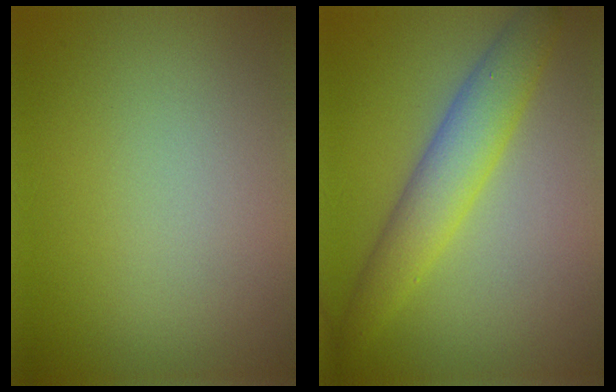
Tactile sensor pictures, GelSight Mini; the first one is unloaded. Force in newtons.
{"total": 4.6, "press": 4.6, "slide": 0.1}